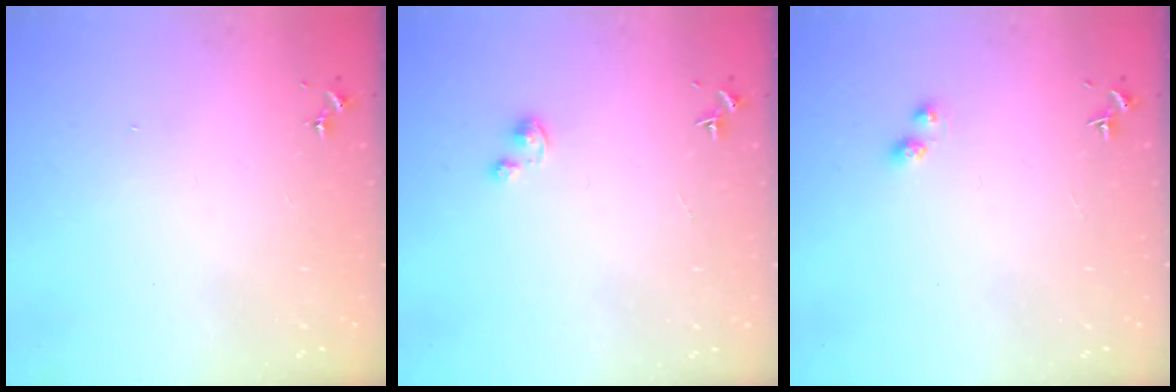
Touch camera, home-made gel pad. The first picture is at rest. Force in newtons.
{"total": 2.5, "press": 2.5, "slide": 0.2}
{"total": 3.3, "press": 3.2, "slide": 0.5}